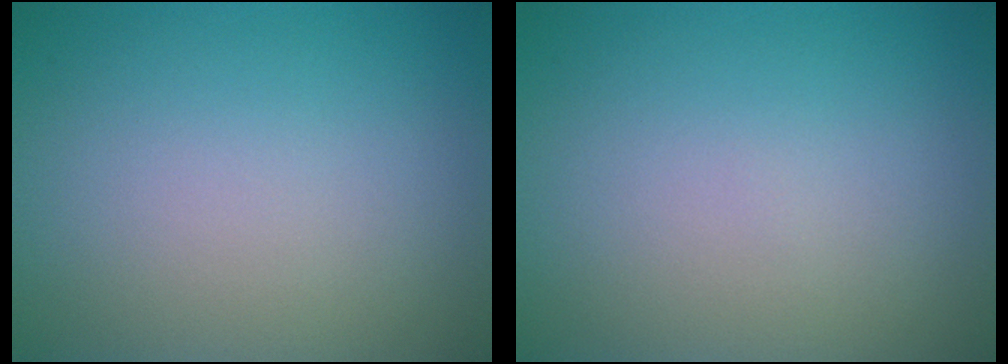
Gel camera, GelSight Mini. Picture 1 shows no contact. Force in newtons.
{"total": 0.0}